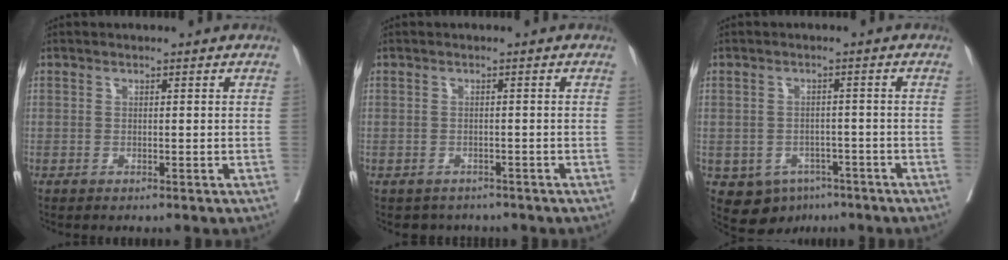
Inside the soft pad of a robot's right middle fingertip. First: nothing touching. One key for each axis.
{"total": 3.0, "fx": -2.6, "fy": 1.6, "fz": -0.1, "tx": -0.002, "ty": 0.005, "tz": -0.036}
{"total": 6.5, "fx": -3.7, "fy": 4.9, "fz": 2.1, "tx": -0.027, "ty": 0.007, "tz": -0.044}